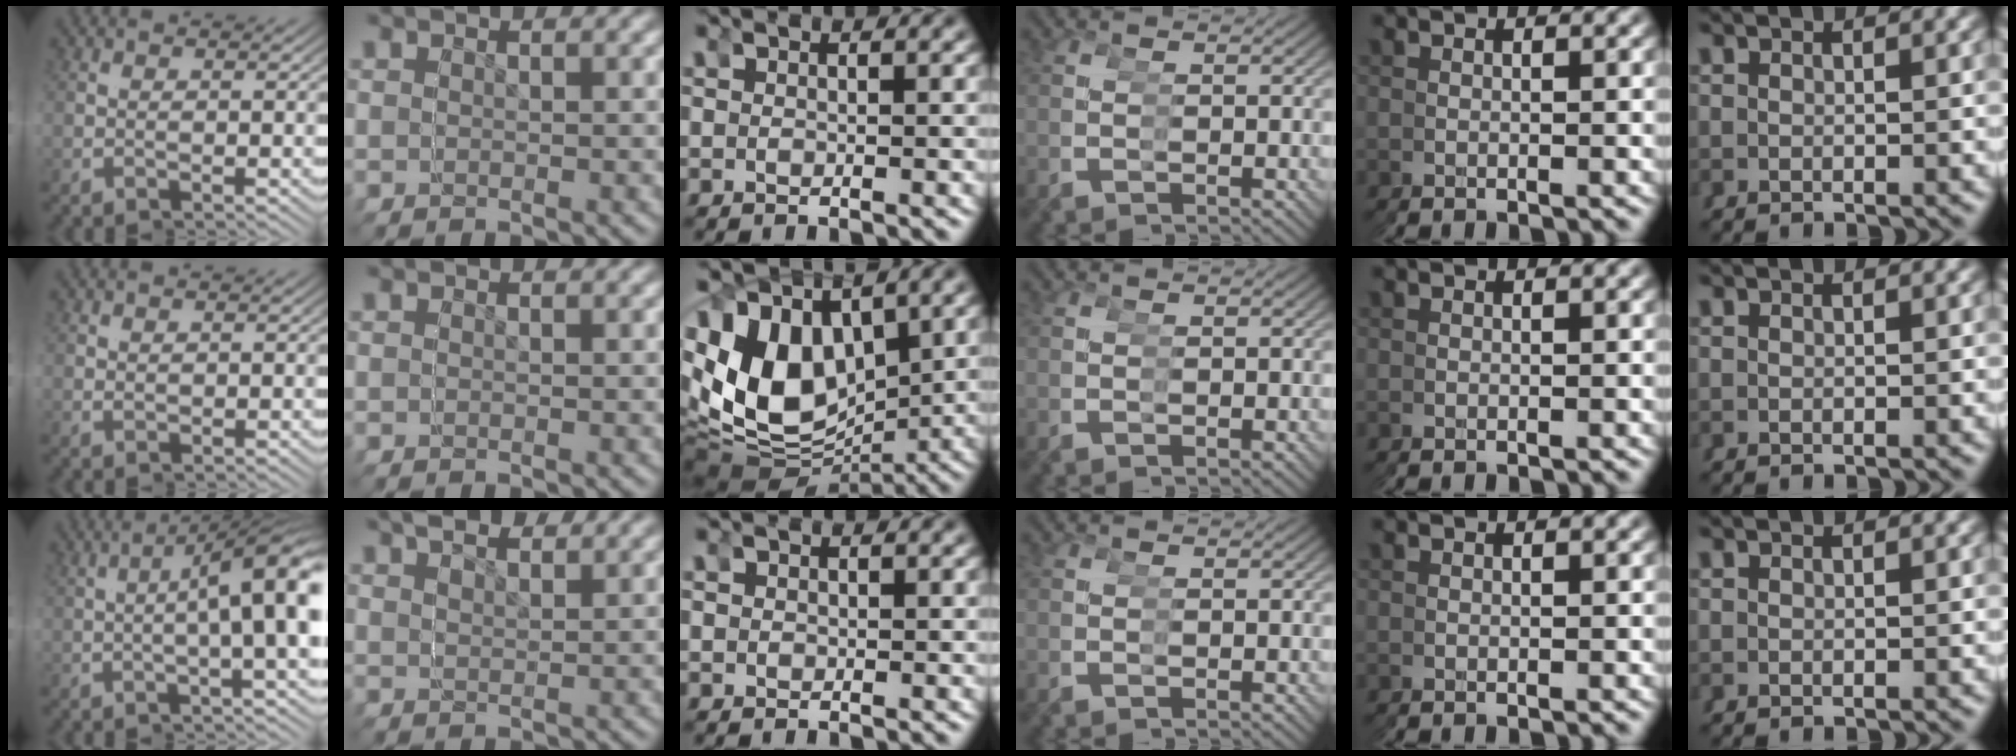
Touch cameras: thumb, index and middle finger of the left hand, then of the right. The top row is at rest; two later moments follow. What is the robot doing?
{"motion": "grasp_and_lifting", "object": "tape"}